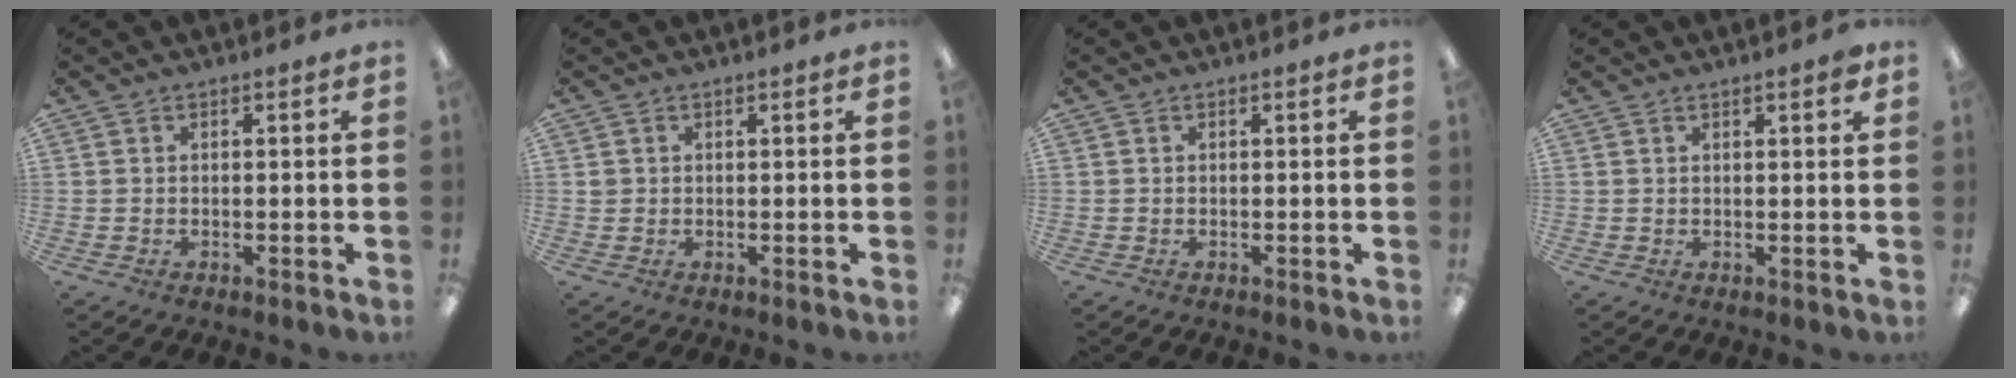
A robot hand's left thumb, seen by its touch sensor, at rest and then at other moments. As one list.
[{"total": 1.1, "force": [0.1, 1.1, 0.1], "torque": [-0.002, 0.006, 0.001]}, {"total": 0.0}, {"total": 1.8, "force": [1.3, 0.4, 1.2], "torque": [-0.018, -0.001, 0.019]}]